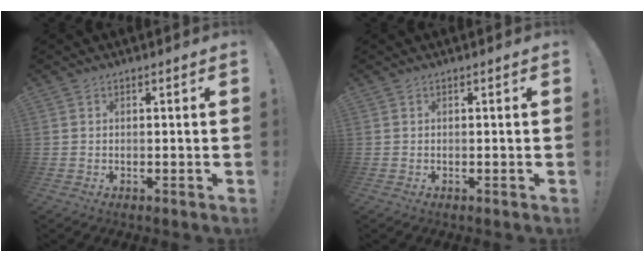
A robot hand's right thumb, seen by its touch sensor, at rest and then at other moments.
{"total": 0.0}